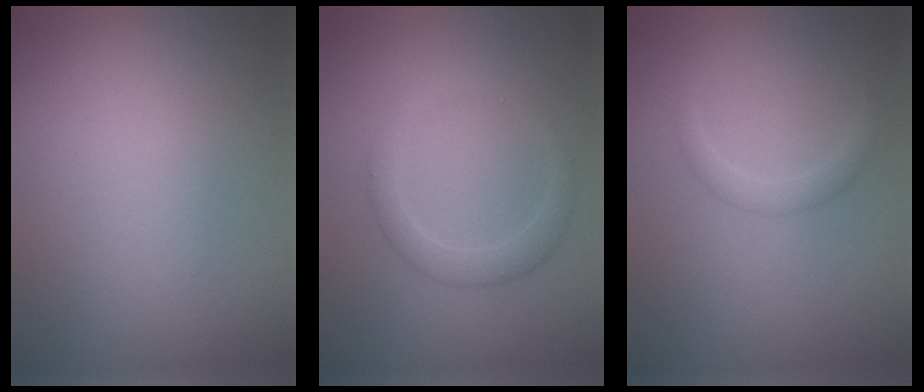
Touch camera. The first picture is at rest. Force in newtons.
{"total": 2.1, "press": 2.1, "slide": 0.1}
{"total": 1.2, "press": 1.2, "slide": 0.1}